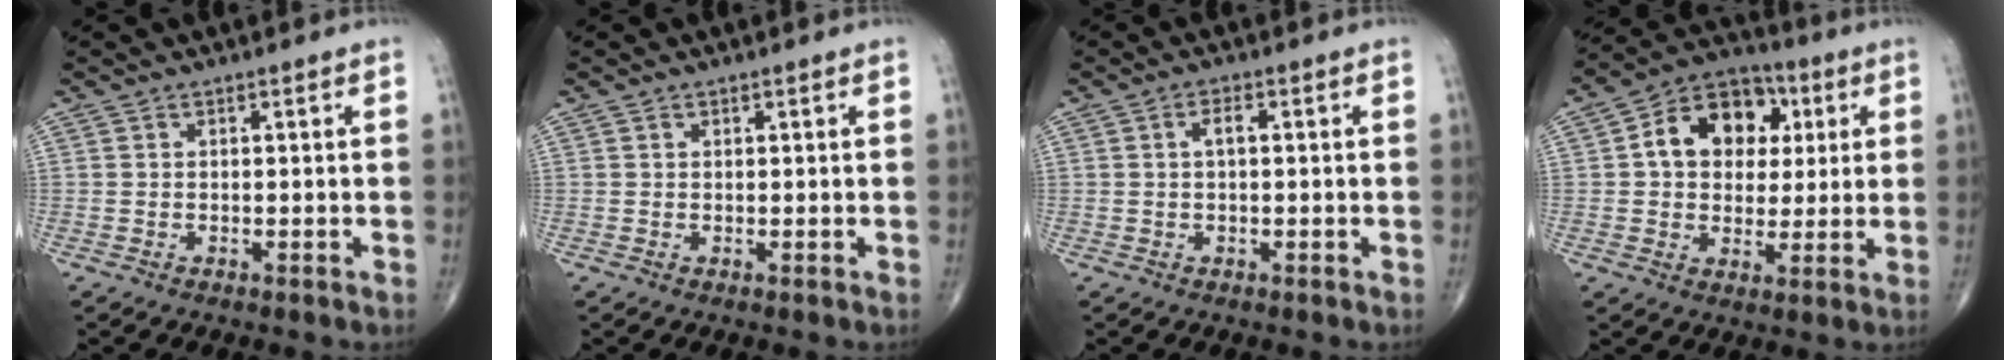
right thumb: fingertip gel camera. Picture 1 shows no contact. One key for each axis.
{"total": 0.0}
{"total": 2.3, "fx": 0.3, "fy": 1.0, "fz": 2.1, "tx": -0.039, "ty": 0.006, "tz": 0.004}
{"total": 14.0, "fx": 3.1, "fy": 10.5, "fz": 8.7, "tx": -0.097, "ty": 0.010, "tz": 0.042}